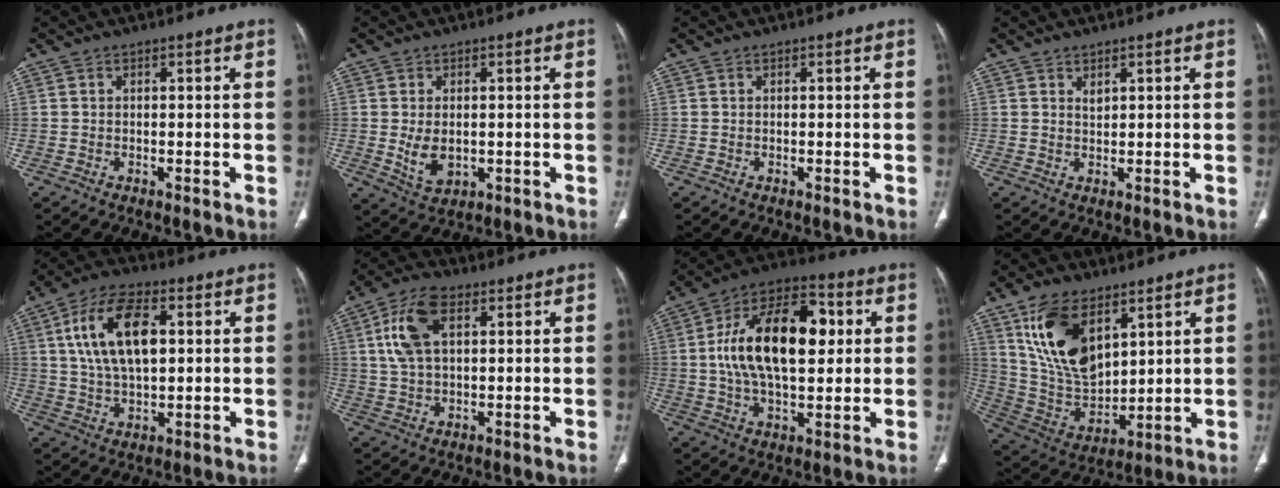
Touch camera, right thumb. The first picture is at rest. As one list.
[{"total": 5.3, "force": [-0.3, 3.4, 4.1], "torque": [-0.067, -0.010, 0.008]}, {"total": 0.0}, {"total": 1.2, "force": [0.8, 0.5, 0.7], "torque": [-0.007, -0.007, 0.017]}, {"total": 15.1, "force": [3.7, 7.8, 12.4], "torque": [-0.227, 0.005, 0.069]}, {"total": 10.7, "force": [3.5, 5.8, 8.3], "torque": [-0.170, 0.009, 0.068]}, {"total": 21.3, "force": [3.1, 11.2, 17.9], "torque": [-0.289, 0.018, 0.049]}, {"total": 17.8, "force": [8.5, 9.7, 12.2], "torque": [-0.205, -0.038, 0.179]}]